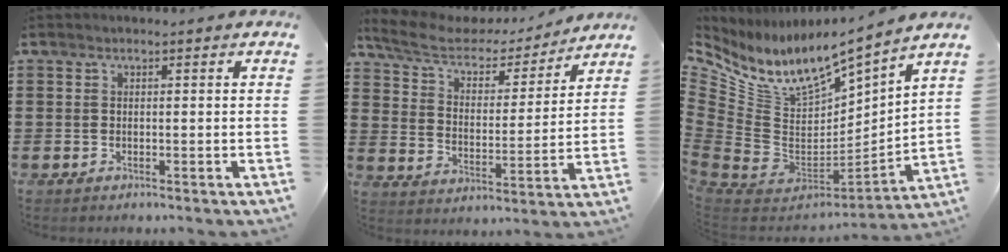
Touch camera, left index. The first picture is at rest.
{"total": 6.6, "force": [5.4, 2.5, 3.0], "torque": [-0.085, -0.027, 0.089]}
{"total": 9.6, "force": [6.3, 4.9, 5.3], "torque": [-0.131, -0.058, 0.112]}